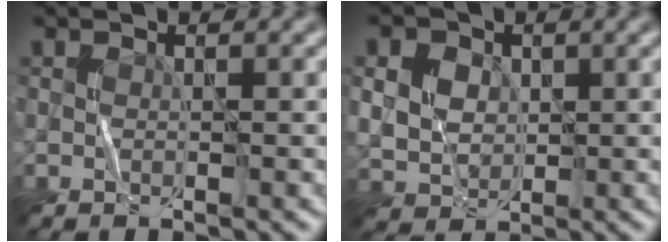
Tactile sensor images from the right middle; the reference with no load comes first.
{"total": 10.1, "force": [3.7, 8.1, 4.8], "torque": [-0.109, 0.034, 0.049]}